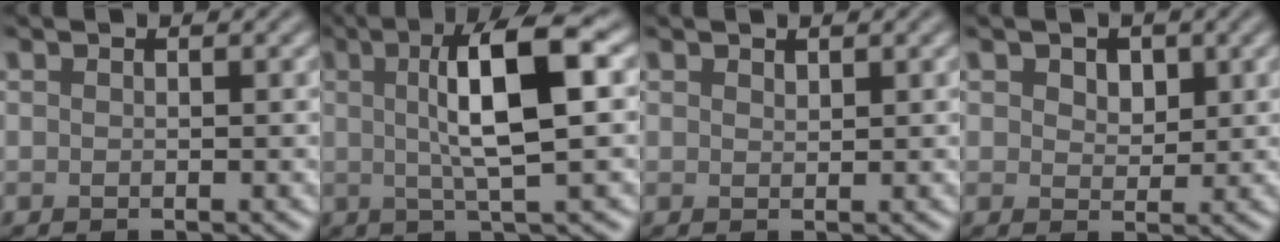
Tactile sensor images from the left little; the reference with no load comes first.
{"total": 7.8, "force": [1.3, 1.5, 7.5], "torque": [-0.118, 0.012, 0.014]}
{"total": 0.6, "force": [0.5, 0.2, 0.2], "torque": [-0.005, -0.001, 0.010]}
{"total": 2.0, "force": [0.8, 1.5, 1.2], "torque": [-0.027, -0.003, 0.006]}